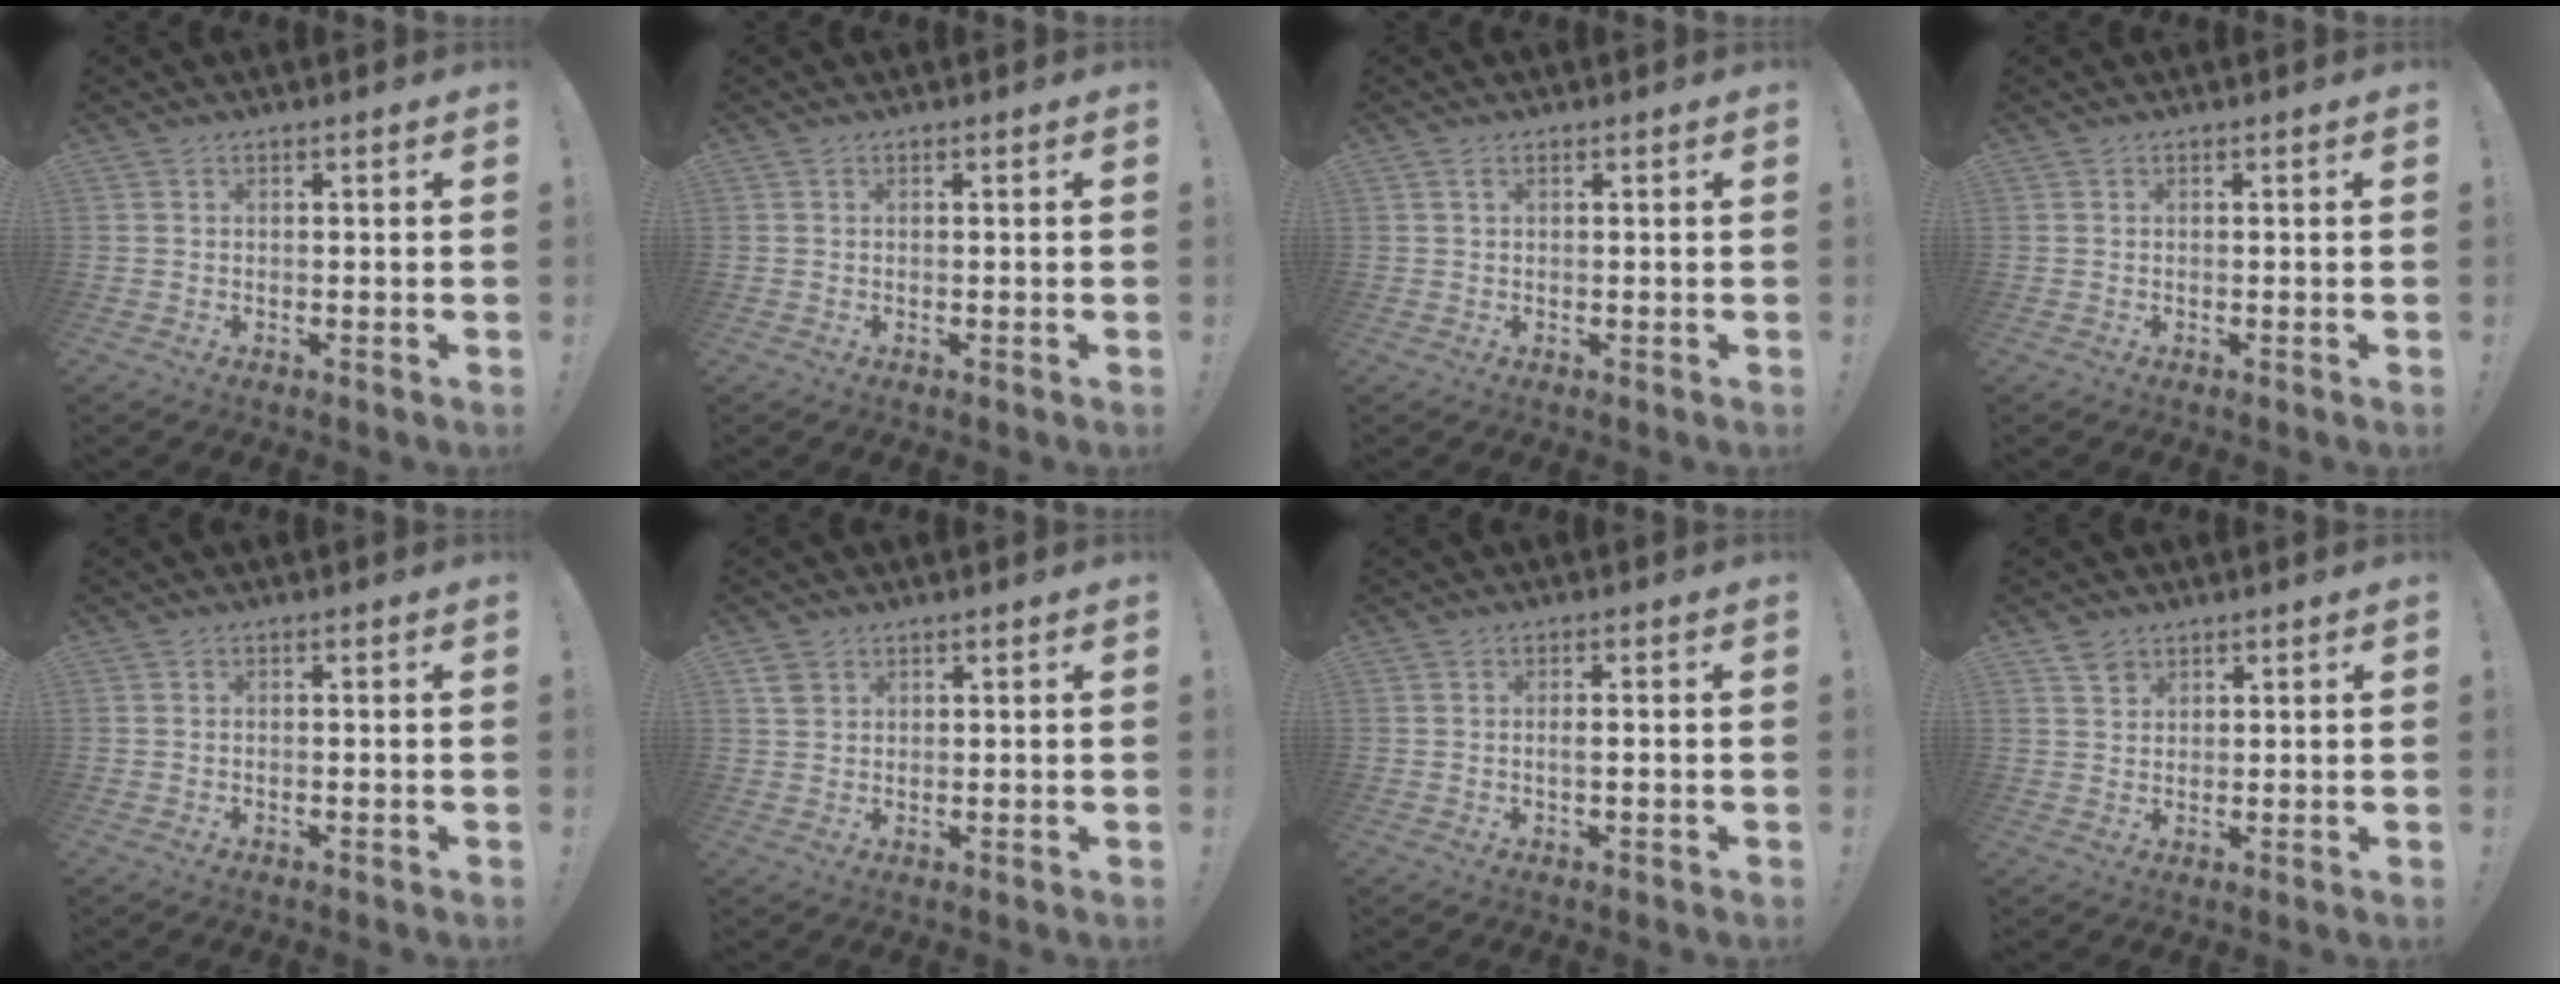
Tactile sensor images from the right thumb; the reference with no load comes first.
{"total": 0.0}
{"total": 1.3, "force": [0.5, 0.5, 1.0], "torque": [-0.017, 0.001, 0.007]}
{"total": 0.0}
{"total": 0.8, "force": [-0.7, -0.2, 0.2], "torque": [-0.010, 0.002, -0.012]}
{"total": 2.7, "force": [1.6, 2.1, 0.8], "torque": [-0.011, -0.004, 0.030]}
{"total": 1.8, "force": [-0.5, 0.0, 1.7], "torque": [-0.032, 0.001, -0.012]}
{"total": 2.8, "force": [2.1, 1.8, 0.6], "torque": [-0.002, -0.012, 0.038]}